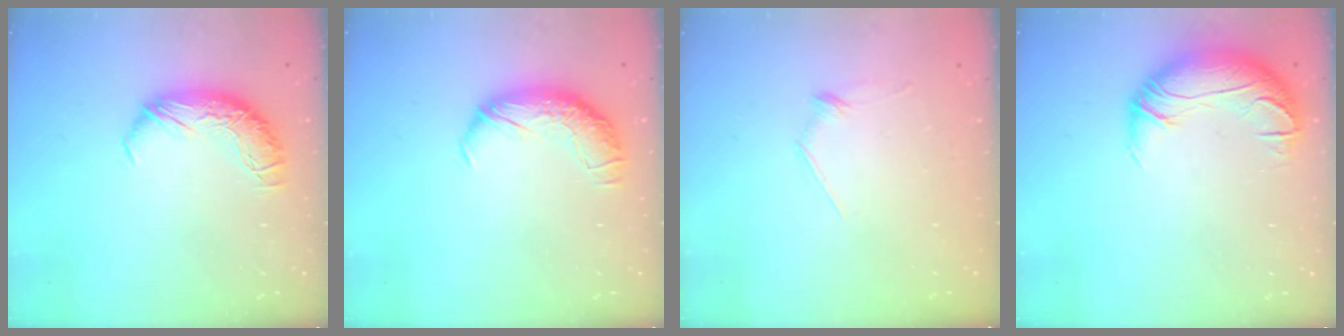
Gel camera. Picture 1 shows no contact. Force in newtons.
{"total": 1.7, "press": 0.7, "slide": 1.6}
{"total": 8.3, "press": 8.2, "slide": 0.5}
{"total": 3.0, "press": 1.9, "slide": 2.3}